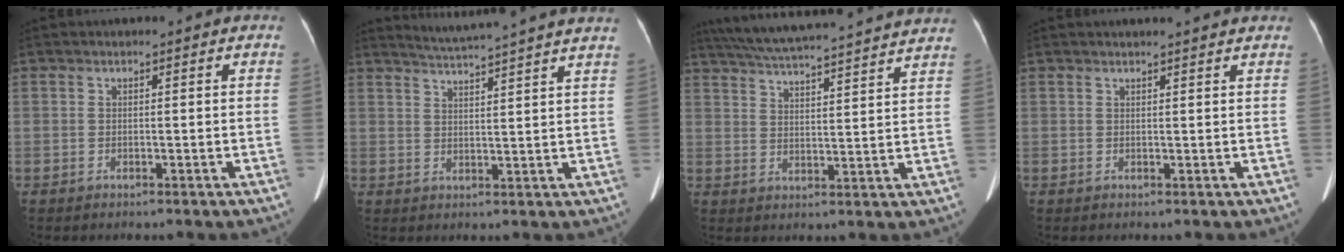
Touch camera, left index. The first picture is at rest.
{"total": 12.6, "force": [11.6, -1.5, 4.6], "torque": [-0.085, -0.010, 0.148]}
{"total": 24.6, "force": [22.5, 1.4, 9.9], "torque": [-0.170, 0.012, 0.302]}
{"total": 4.9, "force": [4.6, 0.3, 1.8], "torque": [-0.023, 0.014, 0.047]}